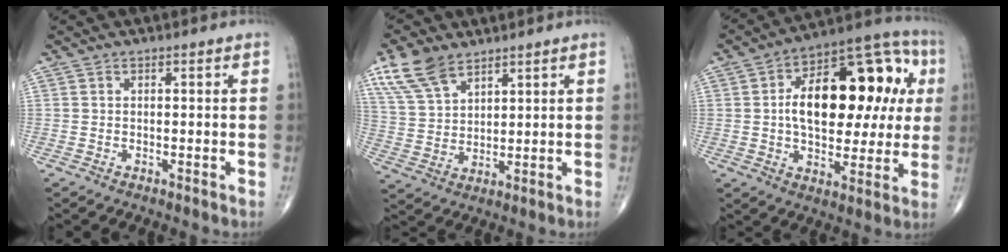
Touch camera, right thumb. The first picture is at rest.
{"total": 9.7, "force": [6.5, 4.9, 5.3], "torque": [-0.100, -0.017, 0.137]}
{"total": 24.6, "force": [3.6, 13.0, 20.5], "torque": [-0.270, 0.028, 0.048]}